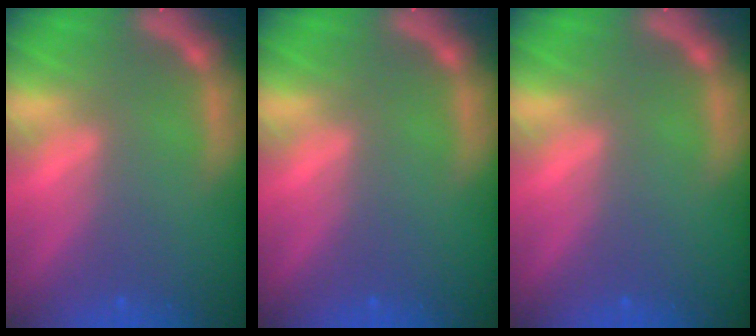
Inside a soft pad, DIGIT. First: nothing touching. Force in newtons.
{"total": 0.0}
{"total": 0.0}